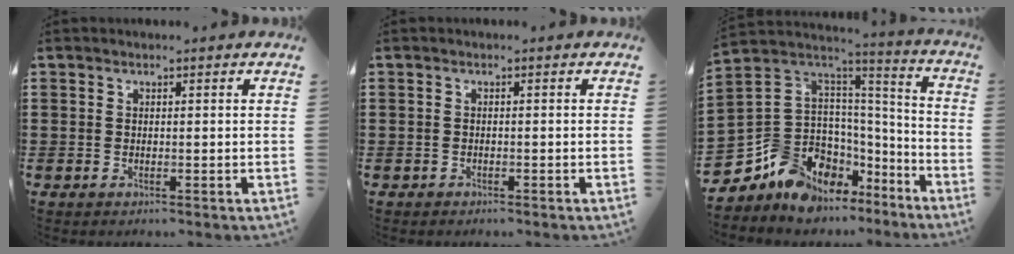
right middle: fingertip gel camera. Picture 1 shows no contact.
{"total": 0.7, "force": [-0.6, 0.4, 0.0], "torque": [-0.001, 0.003, -0.015]}
{"total": 10.6, "force": [-7.7, 6.7, 2.7], "torque": [-0.096, -0.004, -0.150]}